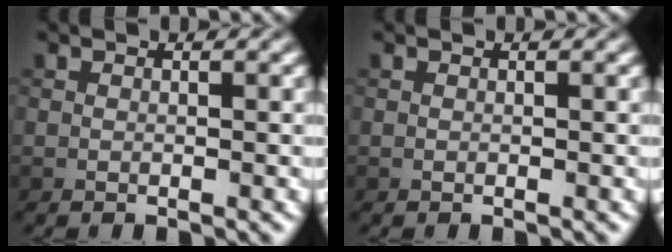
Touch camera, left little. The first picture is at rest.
{"total": 0.0}